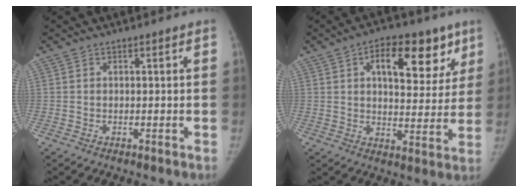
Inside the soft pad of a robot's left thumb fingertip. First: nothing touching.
{"total": 15.5, "force": [7.3, 8.2, 10.9], "torque": [-0.101, -0.015, 0.105]}